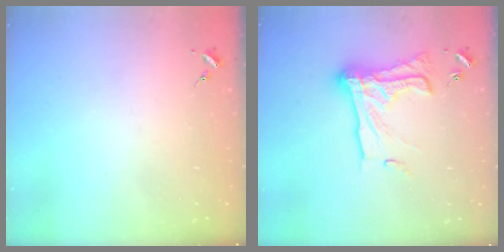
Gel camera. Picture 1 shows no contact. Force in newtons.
{"total": 19.0, "press": 18.9, "slide": 1.6}